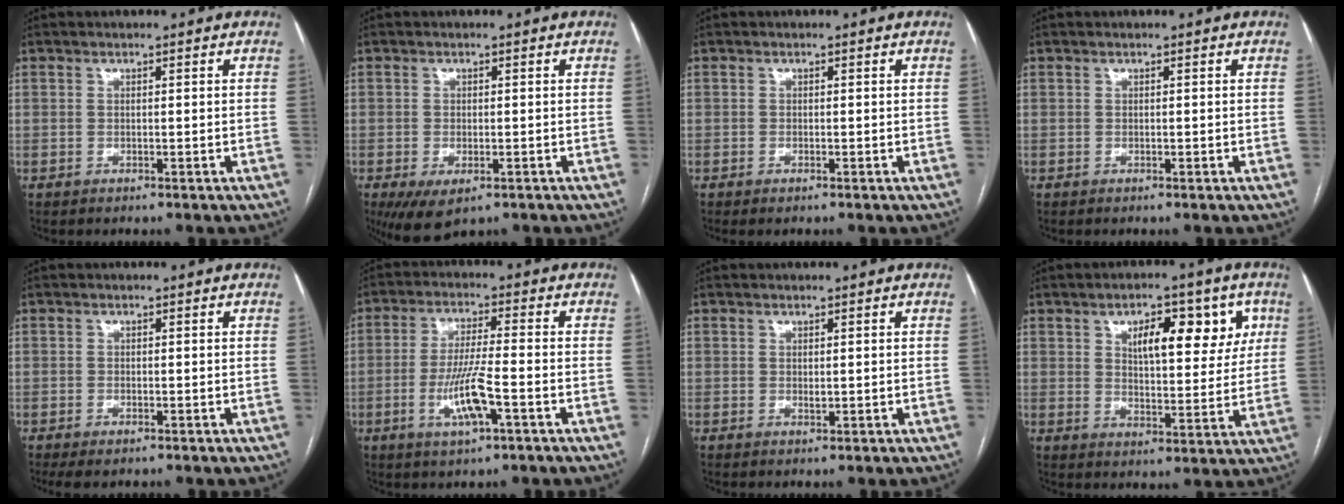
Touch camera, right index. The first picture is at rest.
{"total": 5.6, "force": [-3.1, 2.6, 3.9], "torque": [-0.065, -0.010, -0.043]}
{"total": 0.6, "force": [-0.4, 0.1, 0.3], "torque": [-0.003, 0.001, -0.005]}
{"total": 0.0}
{"total": 2.3, "force": [-1.5, 0.9, 1.5], "torque": [-0.026, -0.003, -0.015]}
{"total": 6.7, "force": [-2.3, 0.8, 6.2], "torque": [-0.122, -0.007, -0.040]}
{"total": 0.6, "force": [0.1, 0.3, 0.5], "torque": [-0.010, -0.003, 0.005]}
{"total": 10.9, "force": [4.6, 4.9, 8.6], "torque": [-0.116, 0.016, 0.072]}